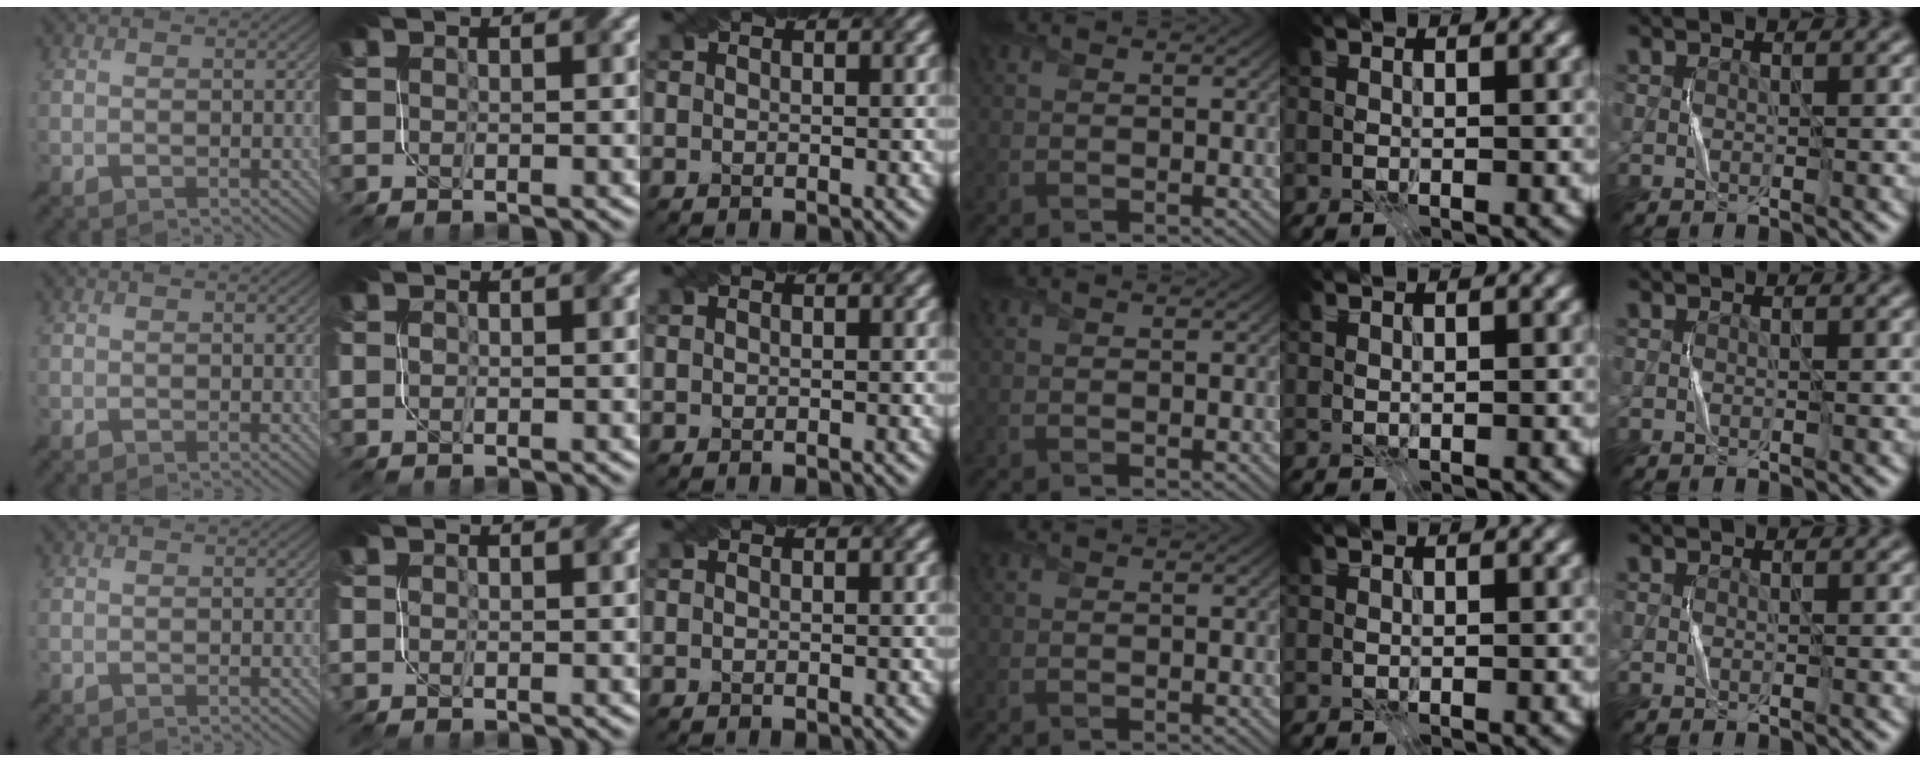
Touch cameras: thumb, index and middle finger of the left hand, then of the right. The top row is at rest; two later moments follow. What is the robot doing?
{"motion": "fold", "object": "coffee filter"}